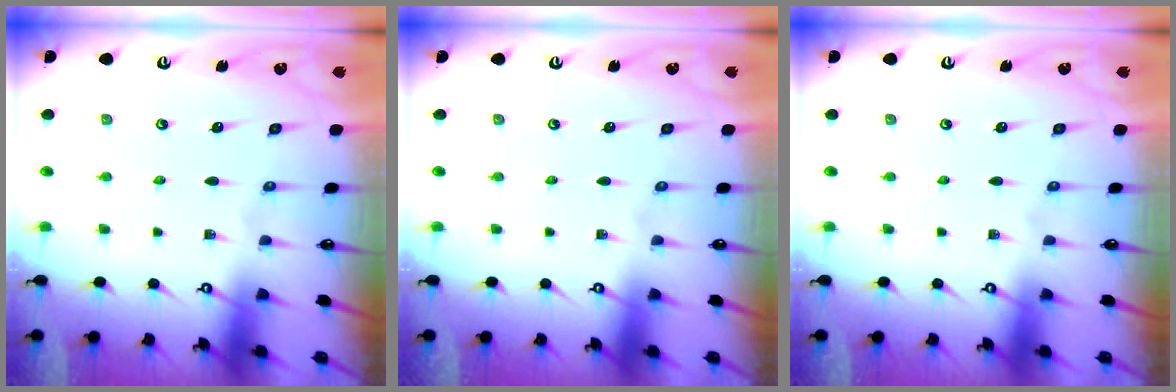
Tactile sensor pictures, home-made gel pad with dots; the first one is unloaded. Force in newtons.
{"total": 0.0}
{"total": 0.0}